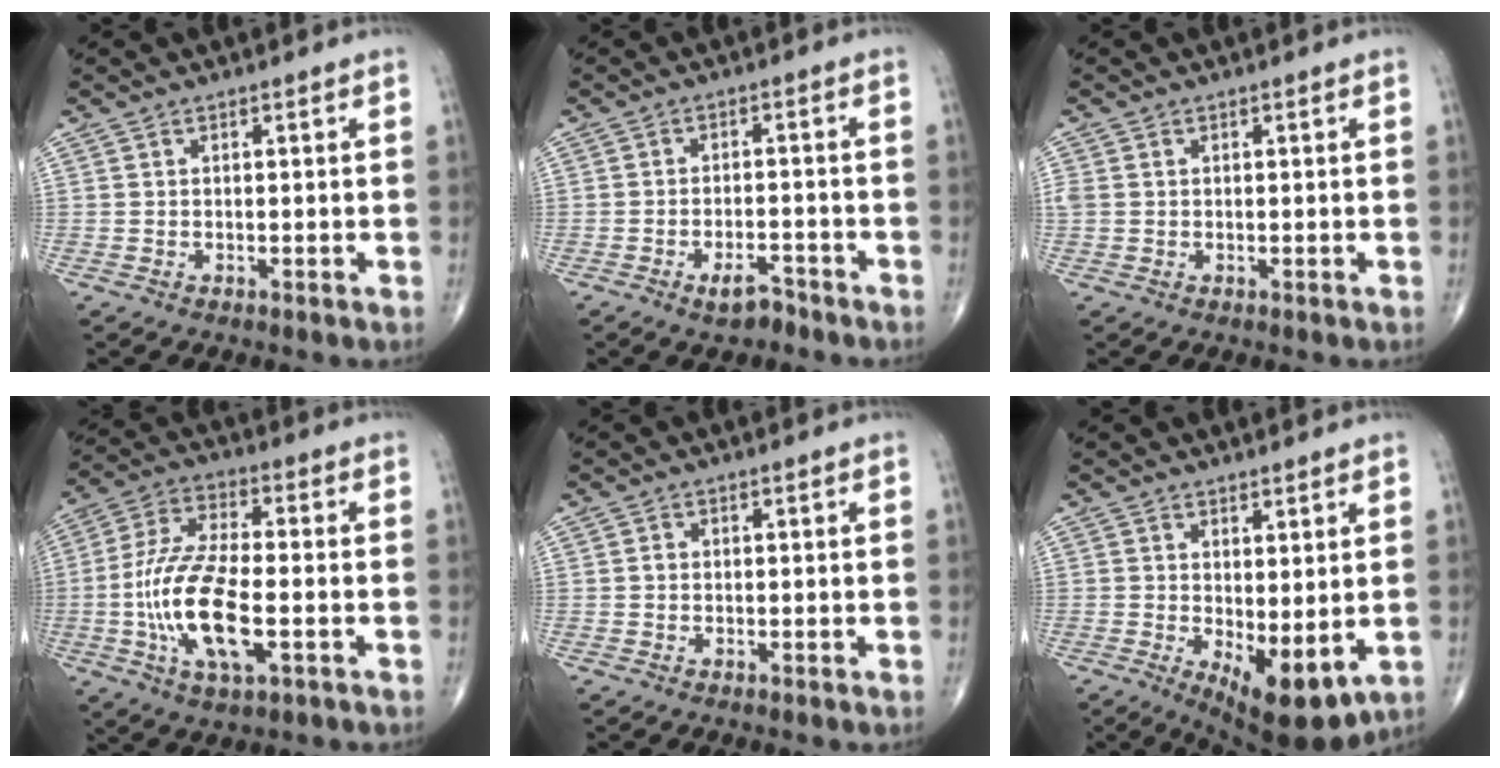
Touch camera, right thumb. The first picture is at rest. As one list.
[{"total": 4.2, "force": [-3.0, 1.8, 2.4], "torque": [-0.033, 0.017, -0.047]}, {"total": 1.9, "force": [0.1, 1.6, 1.0], "torque": [-0.035, 0.008, 0.007]}, {"total": 16.1, "force": [-3.6, 6.0, 14.4], "torque": [-0.298, 0.015, -0.068]}, {"total": 0.7, "force": [0.0, 0.7, 0.3], "torque": [-0.002, 0.002, -0.002]}, {"total": 9.4, "force": [-1.5, 3.9, 8.5], "torque": [-0.118, -0.023, -0.006]}]